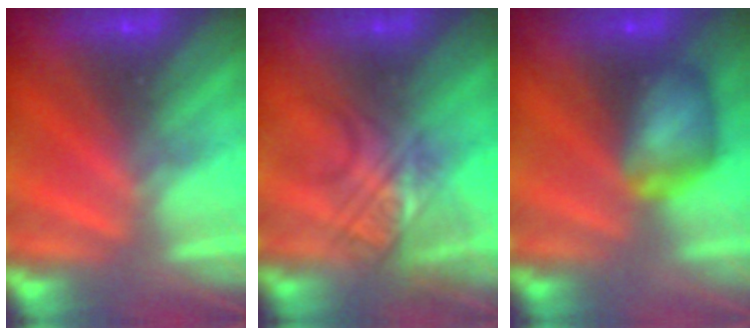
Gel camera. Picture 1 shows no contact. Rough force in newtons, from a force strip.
{"total": 2.4}
{"total": 5.5}